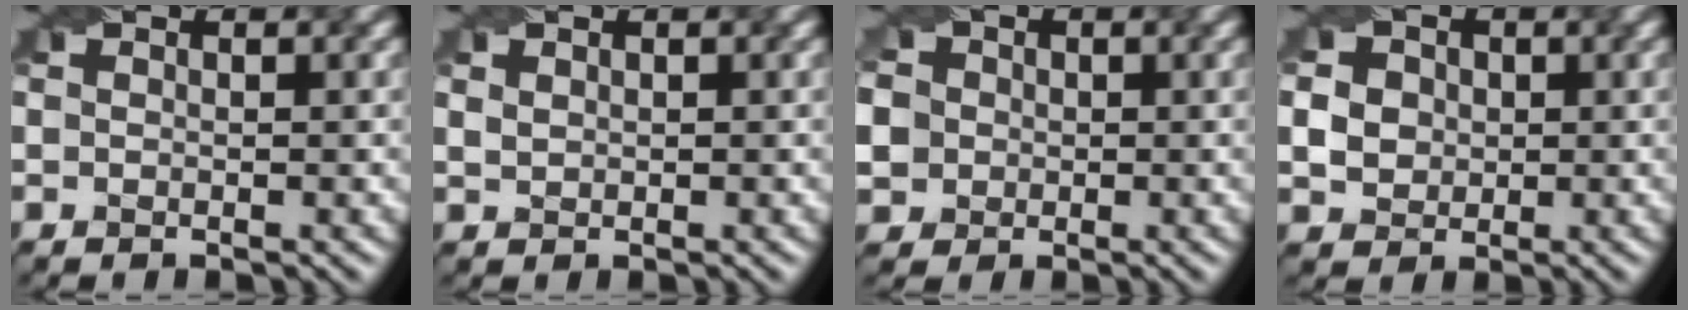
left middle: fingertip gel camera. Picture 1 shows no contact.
{"total": 1.5, "force": [1.0, 1.0, 0.6], "torque": [-0.022, 0.004, 0.023]}
{"total": 8.2, "force": [0.5, 7.6, 2.9], "torque": [-0.071, 0.026, -0.006]}
{"total": 6.0, "force": [1.7, 5.1, 2.5], "torque": [-0.051, 0.030, 0.021]}